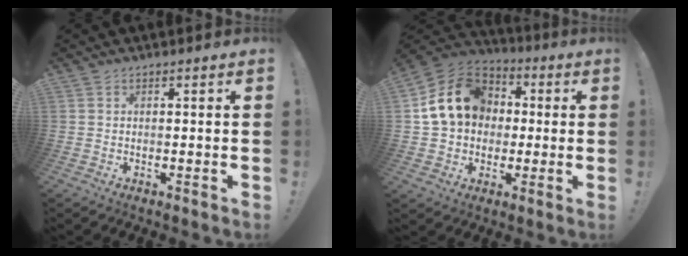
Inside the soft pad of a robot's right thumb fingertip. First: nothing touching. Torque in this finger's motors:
{"motor_torque": [0.53, 0.52, 0.53, -0.12, 0.34]}